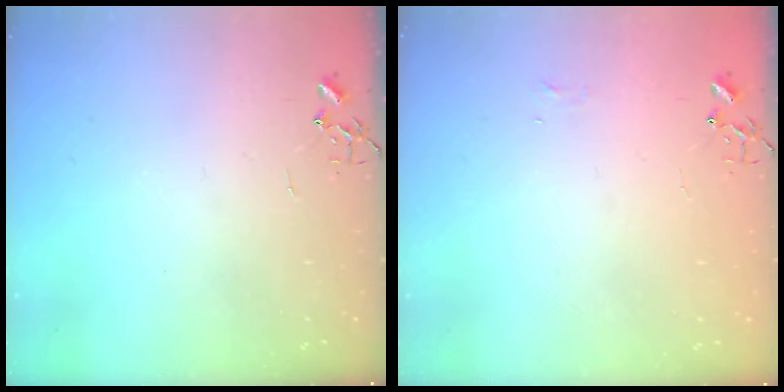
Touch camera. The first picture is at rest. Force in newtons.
{"total": 3.8, "press": 3.8, "slide": 0.6}